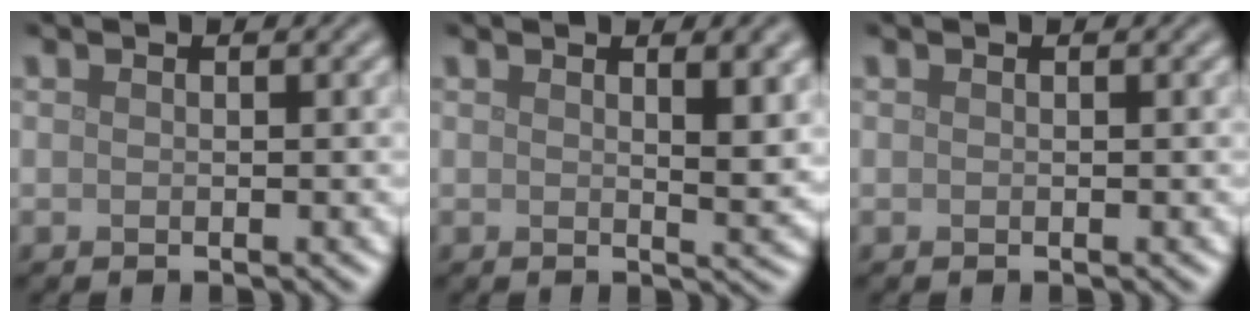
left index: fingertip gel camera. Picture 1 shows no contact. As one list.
[{"total": 3.6, "force": [1.5, 1.1, 3.1], "torque": [-0.033, -0.002, 0.023]}, {"total": 0.0}]